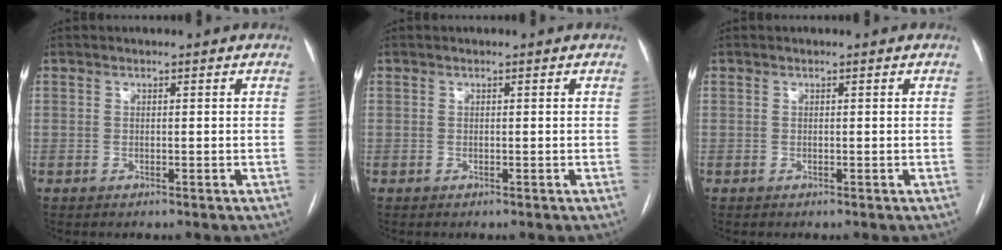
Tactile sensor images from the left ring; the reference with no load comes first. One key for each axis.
{"total": 0.0}
{"total": 0.0}